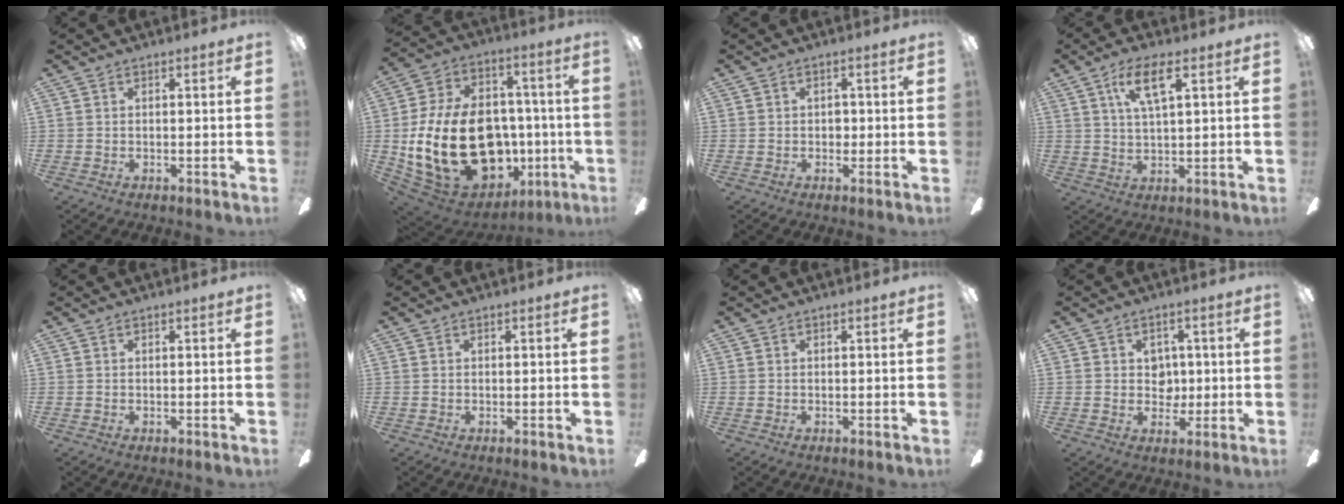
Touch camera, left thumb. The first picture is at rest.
{"total": 26.9, "force": [-3.7, 18.0, 19.5], "torque": [-0.396, 0.011, -0.032]}
{"total": 2.1, "force": [0.0, 1.6, 1.3], "torque": [-0.026, 0.007, -0.002]}
{"total": 8.6, "force": [4.2, 2.7, 7.0], "torque": [-0.128, -0.001, 0.069]}
{"total": 0.0}
{"total": 0.0}
{"total": 0.0}
{"total": 4.5, "force": [0.7, 4.0, 1.9], "torque": [-0.023, 0.001, 0.009]}